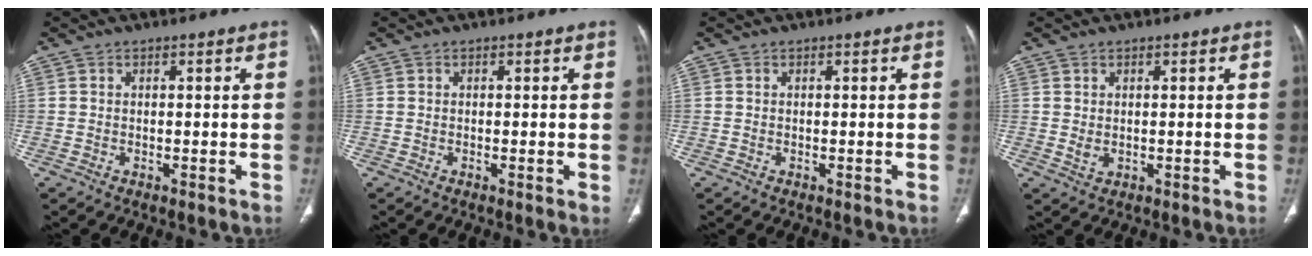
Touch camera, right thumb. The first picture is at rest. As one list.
[{"total": 0.8, "force": [0.0, 0.1, 0.8], "torque": [-0.018, -0.003, -0.001]}, {"total": 0.0}, {"total": 1.5, "force": [0.3, 0.9, 1.2], "torque": [-0.020, -0.007, 0.011]}]